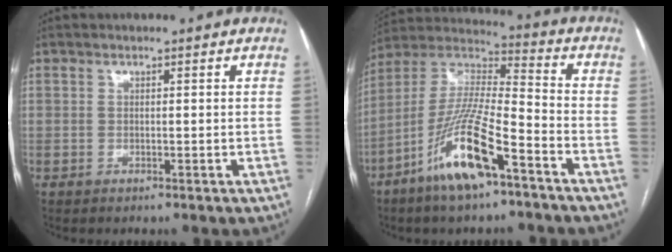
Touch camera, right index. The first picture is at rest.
{"total": 15.3, "force": [-8.2, 2.4, 12.7], "torque": [-0.258, -0.013, -0.153]}